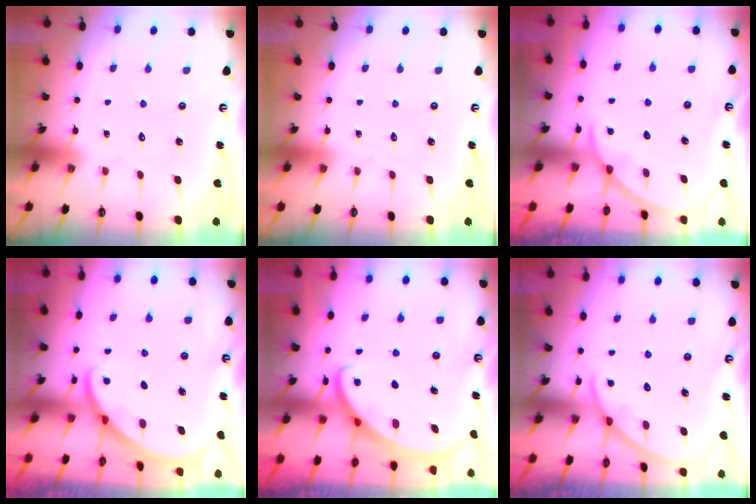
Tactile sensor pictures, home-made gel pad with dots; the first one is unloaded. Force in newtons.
{"total": 0.0}
{"total": 3.2, "press": 3.2, "slide": 0.1}
{"total": 1.9, "press": 1.9, "slide": 0.1}
{"total": 2.5, "press": 2.5, "slide": 0.3}
{"total": 2.9, "press": 2.9, "slide": 0.4}